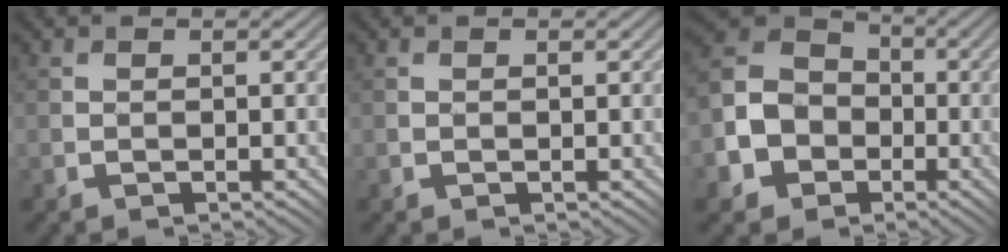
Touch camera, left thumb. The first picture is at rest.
{"total": 0.0}
{"total": 8.5, "force": [-2.7, 7.3, 3.5], "torque": [-0.094, -0.022, -0.070]}